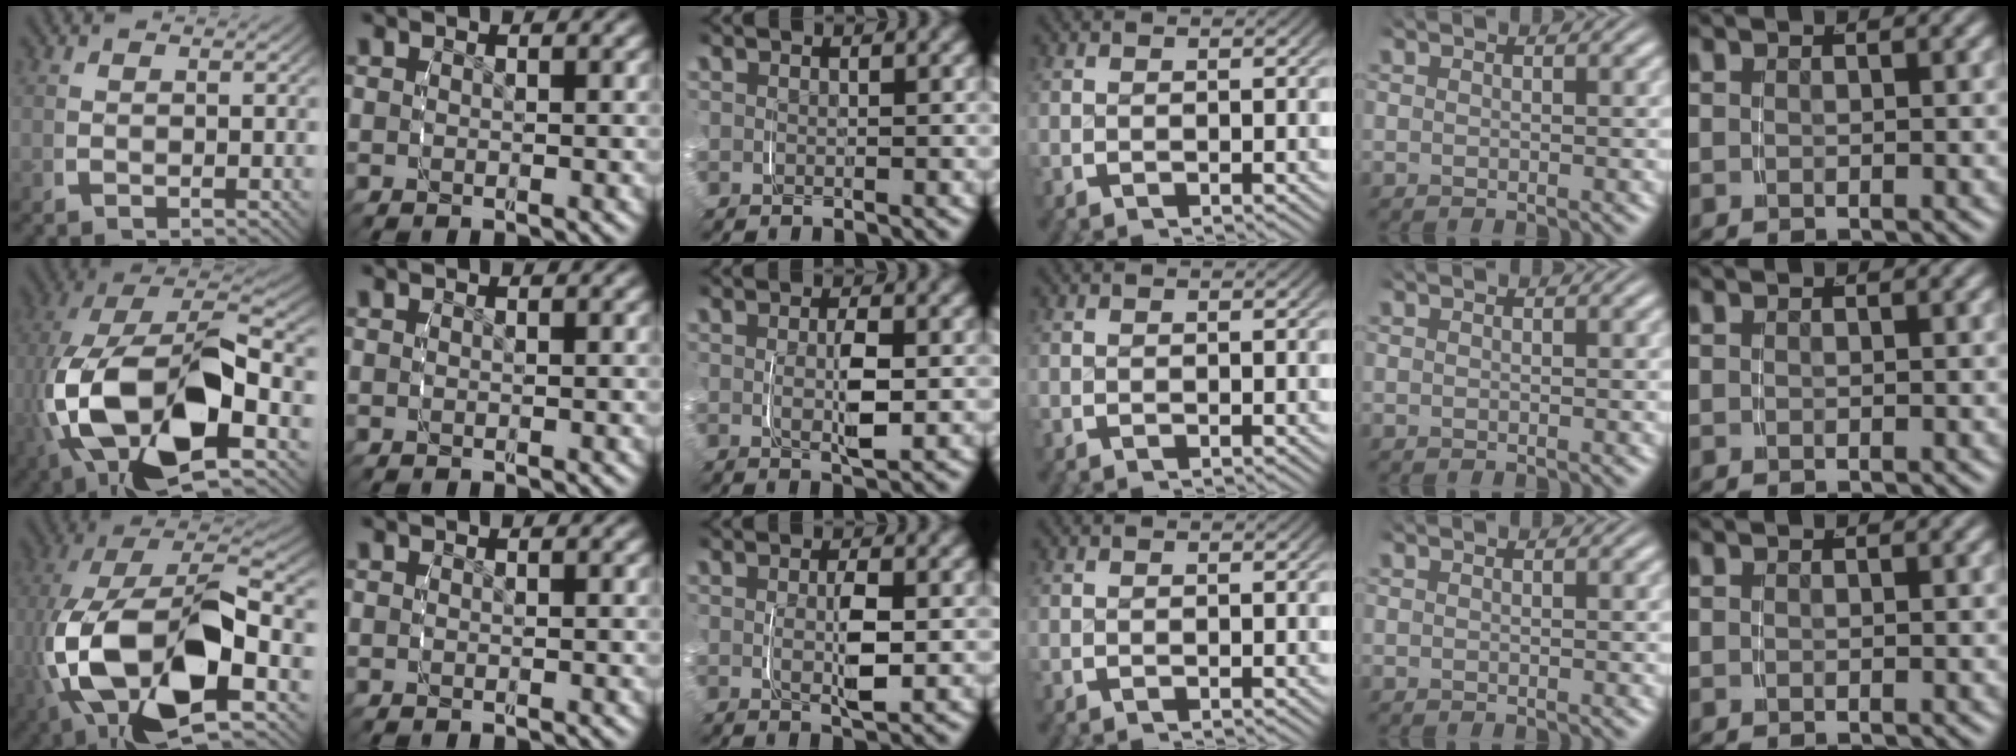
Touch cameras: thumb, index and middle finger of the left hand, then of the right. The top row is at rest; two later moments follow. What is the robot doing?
{"motion": "grasp_and_lifting", "object": "jar lid"}